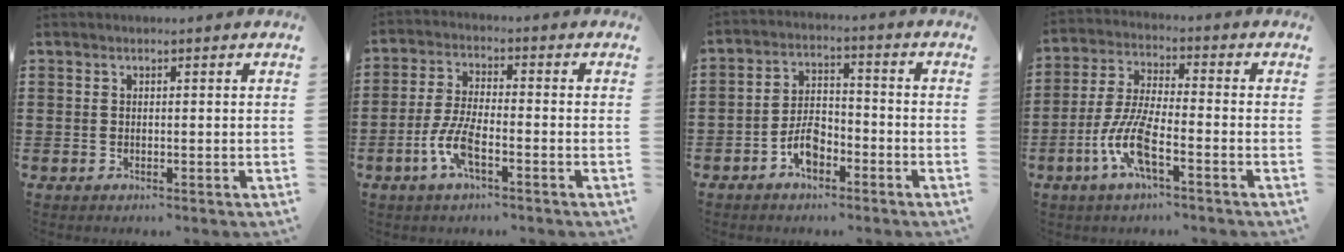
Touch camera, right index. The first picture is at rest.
{"total": 6.3, "force": [-2.9, 1.8, 5.3], "torque": [-0.125, -0.010, -0.060]}
{"total": 5.5, "force": [-3.0, 2.9, 3.7], "torque": [-0.078, 0.006, -0.059]}
{"total": 8.5, "force": [-3.8, 2.1, 7.3], "torque": [-0.172, -0.010, -0.078]}